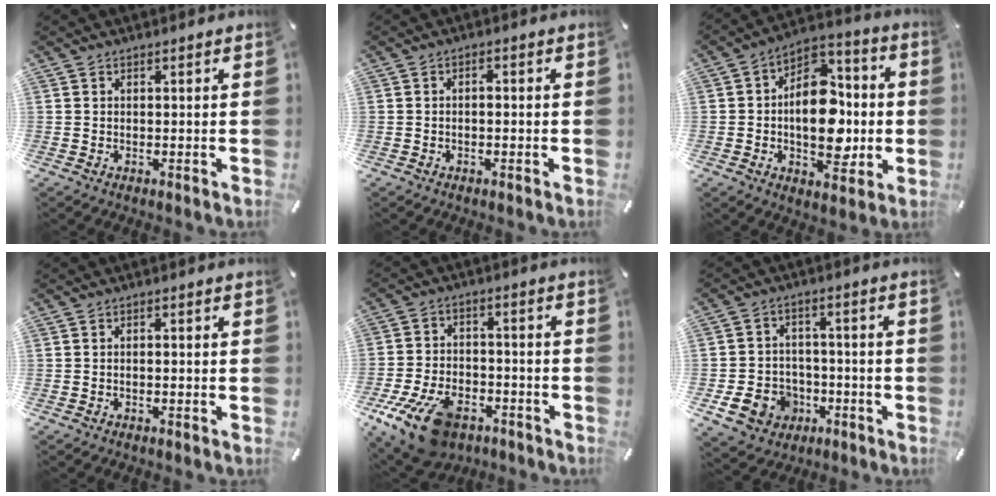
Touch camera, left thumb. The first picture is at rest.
{"total": 1.5, "force": [-0.5, 0.7, 1.2], "torque": [-0.024, 0.004, -0.012]}
{"total": 16.0, "force": [-1.8, 10.8, 11.6], "torque": [-0.175, 0.001, -0.029]}
{"total": 0.9, "force": [-0.6, 0.3, 0.7], "torque": [-0.014, -0.001, -0.011]}
{"total": 15.7, "force": [-8.8, 8.9, 9.5], "torque": [-0.177, 0.053, -0.144]}
{"total": 9.8, "force": [-3.5, 8.4, 3.6], "torque": [-0.083, 0.030, -0.058]}